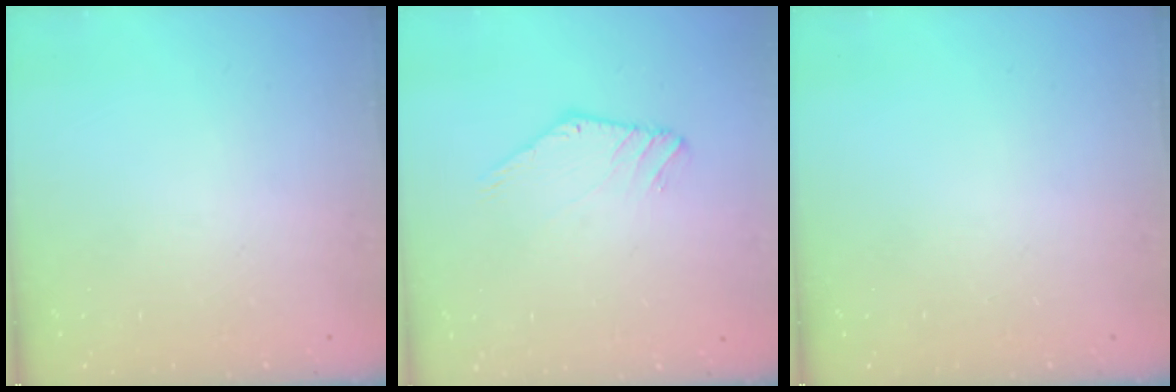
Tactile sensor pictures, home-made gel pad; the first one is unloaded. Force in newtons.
{"total": 1.4, "press": 1.4, "slide": 0.1}
{"total": 0.0}